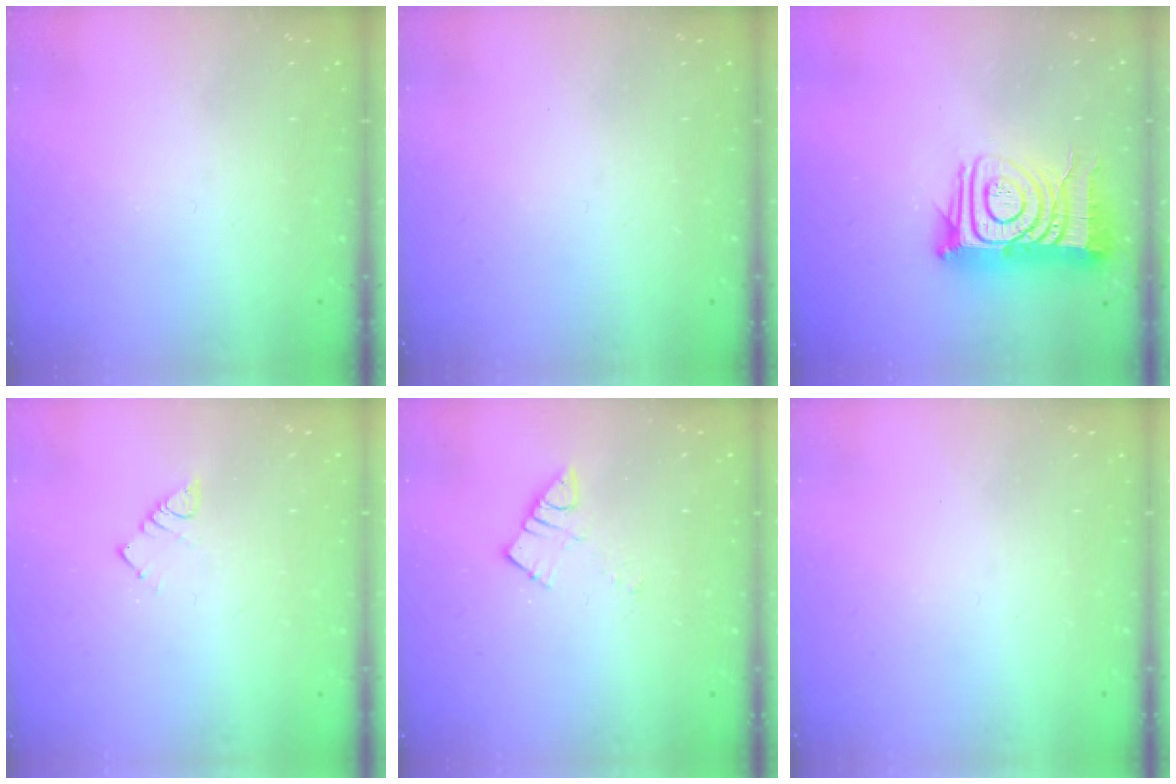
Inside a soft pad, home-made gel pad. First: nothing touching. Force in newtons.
{"total": 0.0}
{"total": 15.9, "press": 15.8, "slide": 1.6}
{"total": 2.9, "press": 2.9, "slide": 0.5}
{"total": 4.1, "press": 4.1, "slide": 0.2}
{"total": 0.0}